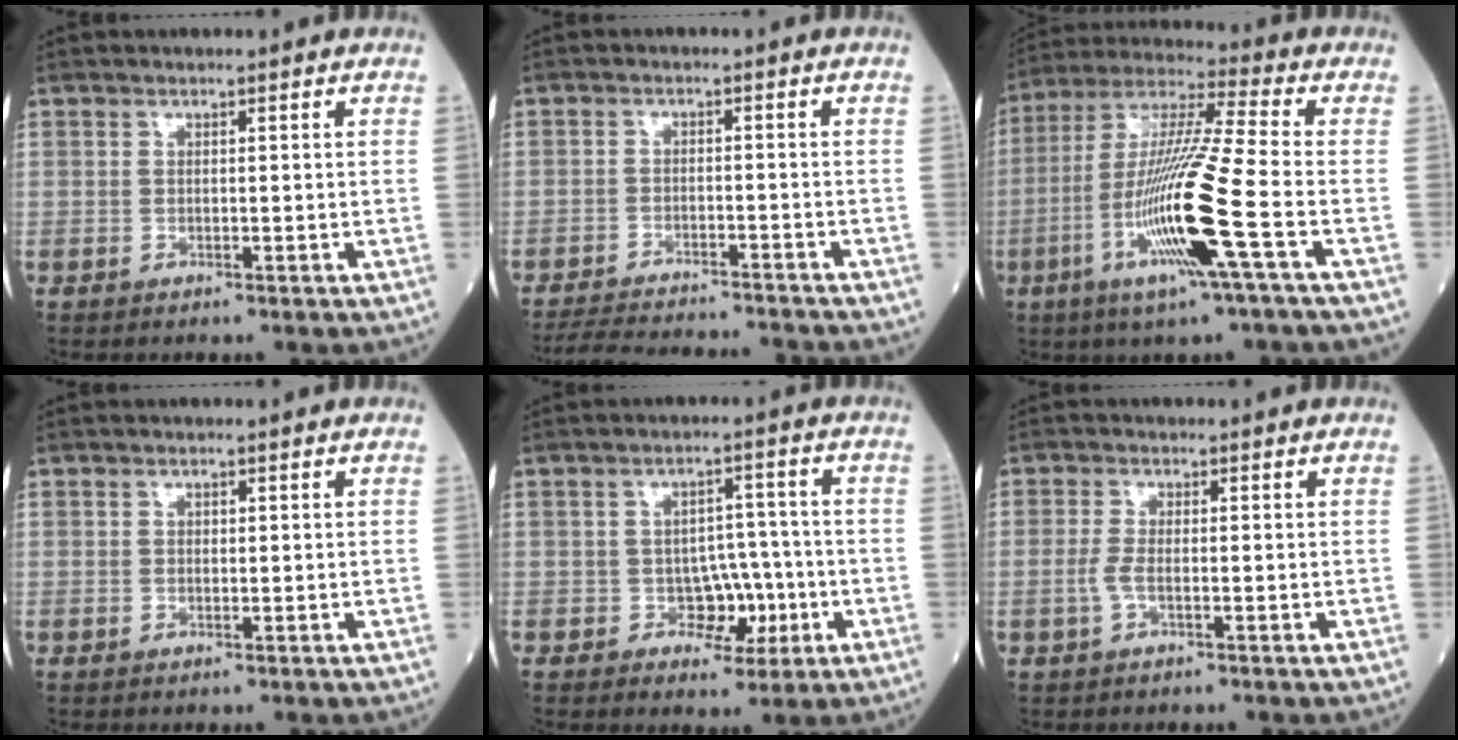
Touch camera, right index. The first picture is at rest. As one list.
[{"total": 12.3, "force": [-11.7, 1.4, 3.5], "torque": [-0.059, -0.002, -0.164]}, {"total": 16.6, "force": [-5.2, -1.1, 15.7], "torque": [-0.320, -0.018, -0.105]}, {"total": 0.5, "force": [0.2, 0.4, 0.3], "torque": [-0.010, 0.000, 0.006]}, {"total": 5.2, "force": [-1.5, 3.8, 3.2], "torque": [-0.037, 0.013, -0.016]}, {"total": 2.1, "force": [-0.5, 0.5, 2.0], "torque": [-0.052, -0.002, -0.013]}]